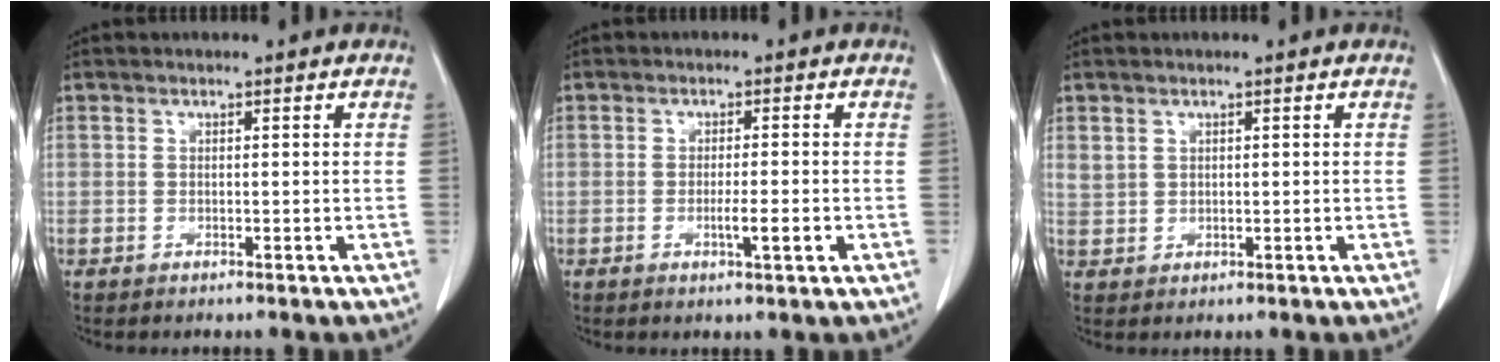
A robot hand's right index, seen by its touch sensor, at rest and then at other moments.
{"total": 3.2, "force": [-0.9, 0.2, 3.1], "torque": [-0.052, -0.004, -0.014]}
{"total": 1.8, "force": [1.1, 1.3, 0.6], "torque": [-0.011, 0.004, 0.027]}